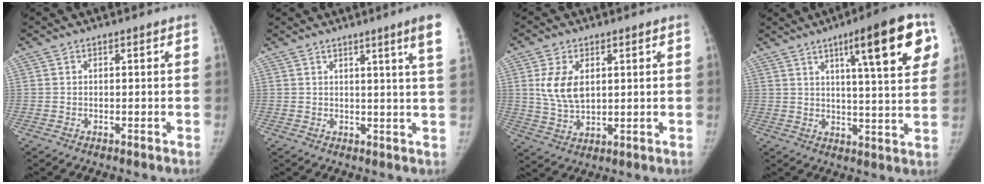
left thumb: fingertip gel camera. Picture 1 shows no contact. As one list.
[{"total": 7.0, "force": [4.0, -1.1, 5.6], "torque": [-0.073, -0.023, 0.044]}, {"total": 8.0, "force": [2.0, 4.9, 6.0], "torque": [-0.104, -0.006, 0.048]}, {"total": 16.7, "force": [7.5, 3.0, 14.6], "torque": [-0.181, -0.018, 0.102]}]